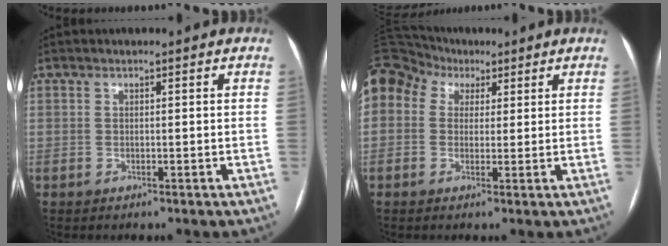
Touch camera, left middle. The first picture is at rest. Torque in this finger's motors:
{"motor_torque": [2.09, -0.04, 1.05, 0.21]}